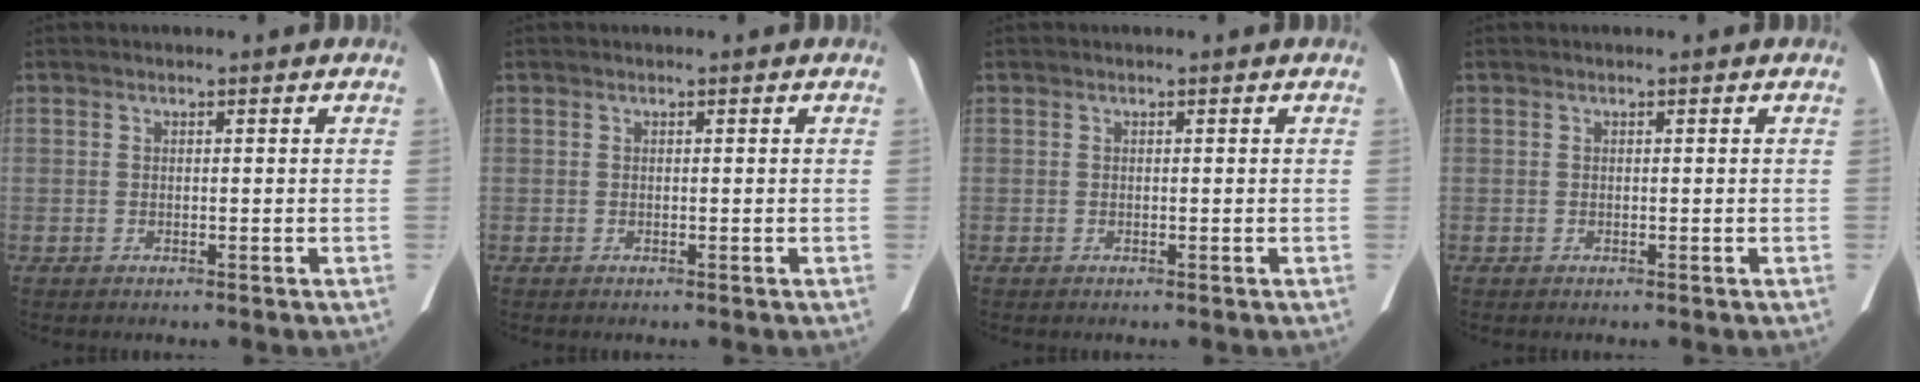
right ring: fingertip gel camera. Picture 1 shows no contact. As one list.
[{"total": 0.0}, {"total": 0.0}, {"total": 0.0}]